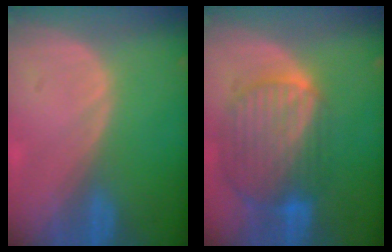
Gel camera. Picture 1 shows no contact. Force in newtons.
{"total": 10.4, "press": 8.7, "slide": 5.6}